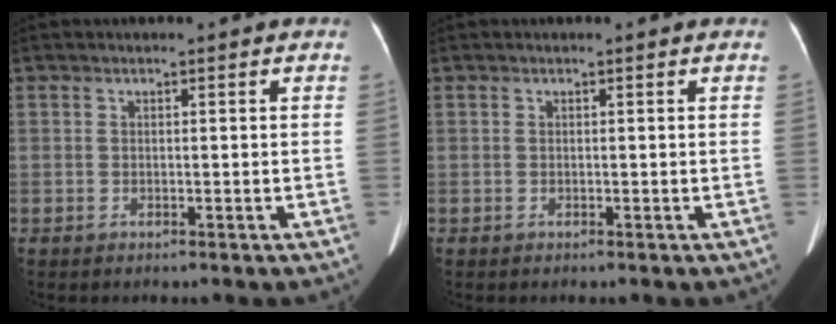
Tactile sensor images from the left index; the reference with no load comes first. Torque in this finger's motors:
{"motor_torque": [0.02, 0.03, 0.00, 0.00]}